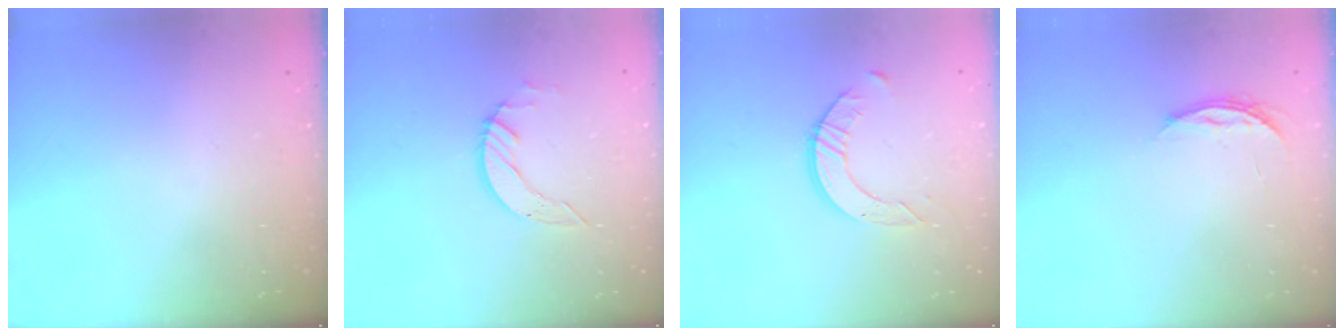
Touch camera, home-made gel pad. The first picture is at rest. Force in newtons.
{"total": 5.4, "press": 5.4, "slide": 0.1}
{"total": 6.5, "press": 6.5, "slide": 0.6}
{"total": 3.8, "press": 3.8, "slide": 0.5}